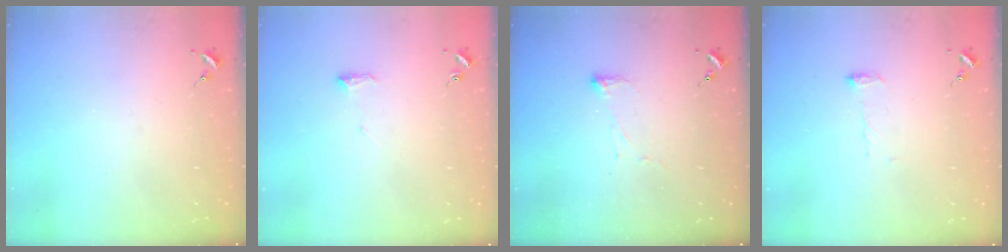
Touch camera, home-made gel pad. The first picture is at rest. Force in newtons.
{"total": 5.2, "press": 5.1, "slide": 0.9}
{"total": 3.8, "press": 3.7, "slide": 0.9}
{"total": 5.0, "press": 5.0, "slide": 0.5}